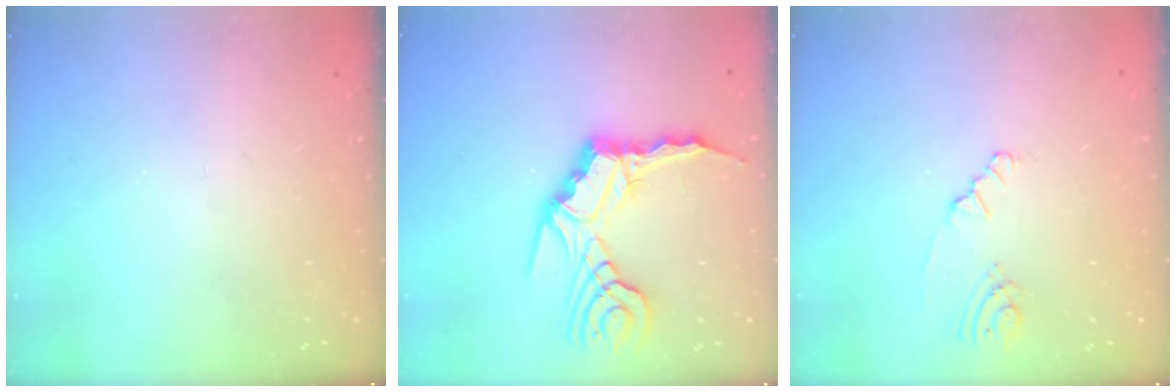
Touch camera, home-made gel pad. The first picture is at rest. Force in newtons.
{"total": 12.2, "press": 12.1, "slide": 1.3}
{"total": 2.8, "press": 2.8, "slide": 0.5}